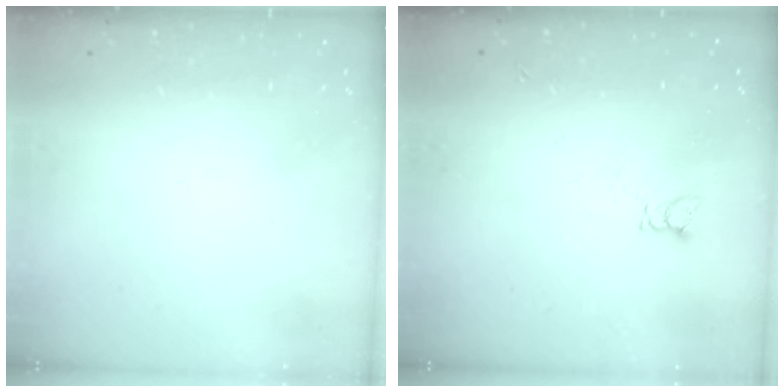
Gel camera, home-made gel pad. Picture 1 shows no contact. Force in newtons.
{"total": 2.2, "press": 2.2, "slide": 0.3}